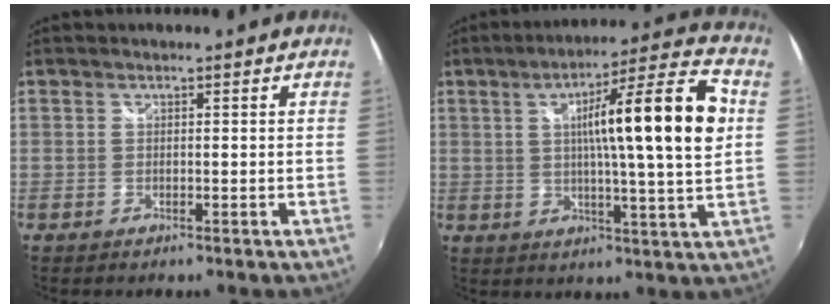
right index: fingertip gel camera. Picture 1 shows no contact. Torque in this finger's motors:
{"motor_torque": [0.66, 0.21, 0.85, 0.21]}